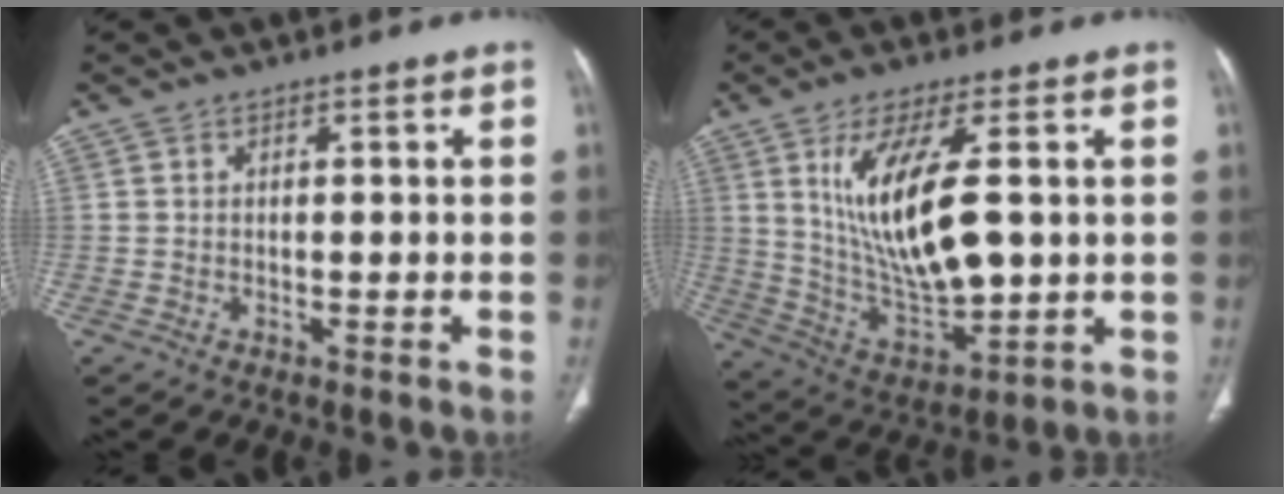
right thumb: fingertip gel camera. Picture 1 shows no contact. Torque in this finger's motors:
{"motor_torque": [-0.49, 1.24, 0.45, 0.80, 0.45]}